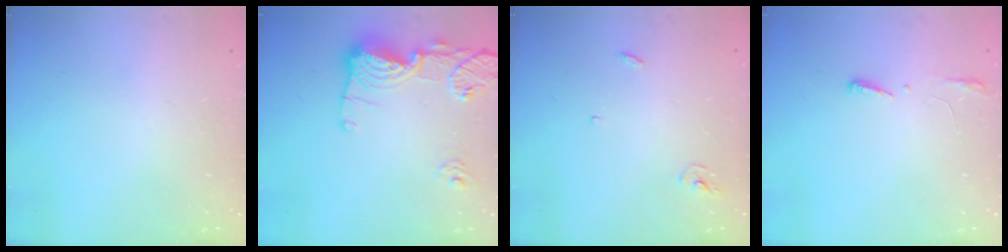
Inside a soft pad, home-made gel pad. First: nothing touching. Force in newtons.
{"total": 15.9, "press": 15.9, "slide": 1.5}
{"total": 2.9, "press": 2.9, "slide": 0.2}
{"total": 3.8, "press": 3.6, "slide": 1.2}